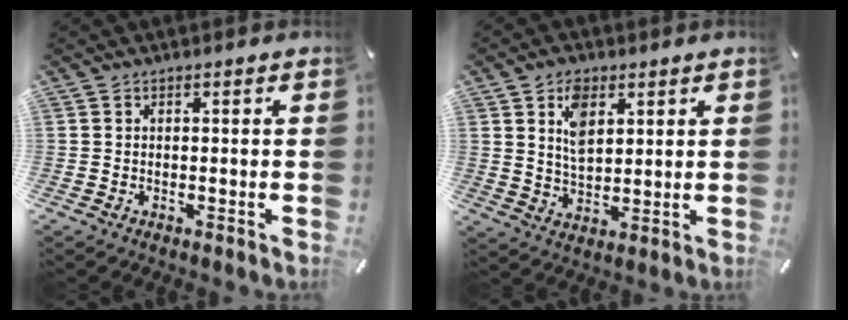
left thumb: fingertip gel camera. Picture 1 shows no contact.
{"total": 7.6, "force": [3.3, 5.0, 4.6], "torque": [-0.080, 0.000, 0.060]}